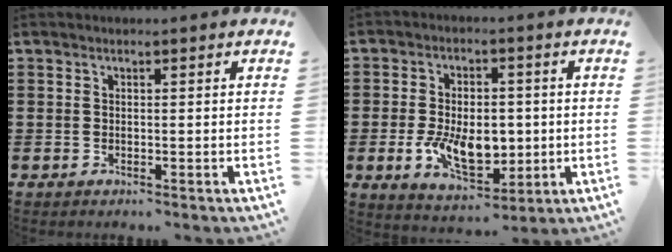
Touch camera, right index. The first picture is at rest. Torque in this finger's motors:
{"motor_torque": [2.14, 0.00, 1.05, 0.21]}